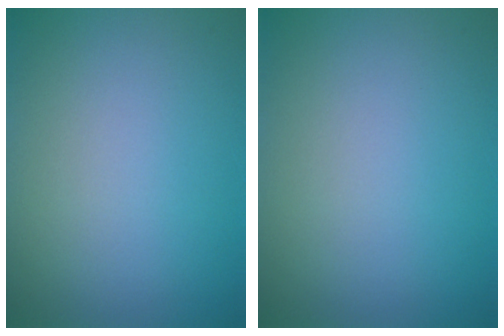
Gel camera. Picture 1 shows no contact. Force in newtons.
{"total": 0.0}